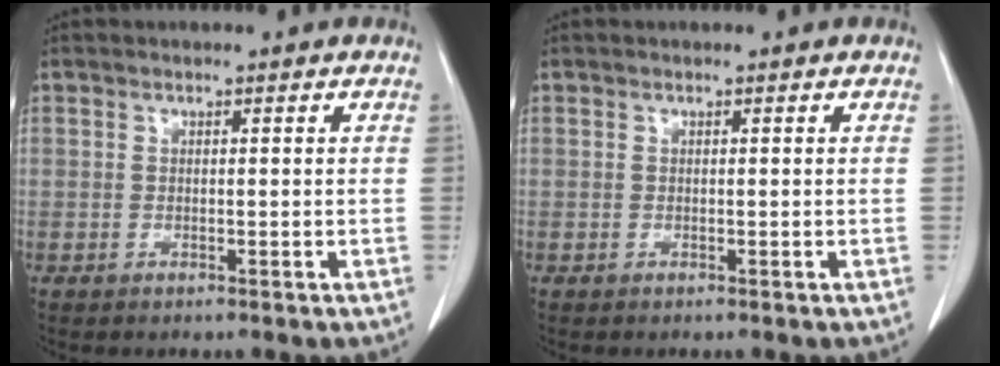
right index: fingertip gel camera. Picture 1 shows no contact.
{"total": 0.0}